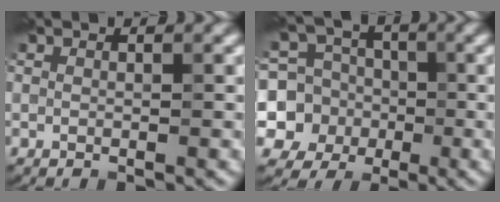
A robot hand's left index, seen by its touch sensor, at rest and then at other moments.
{"total": 8.0, "force": [-1.2, 7.6, 2.1], "torque": [-0.044, 0.010, -0.050]}